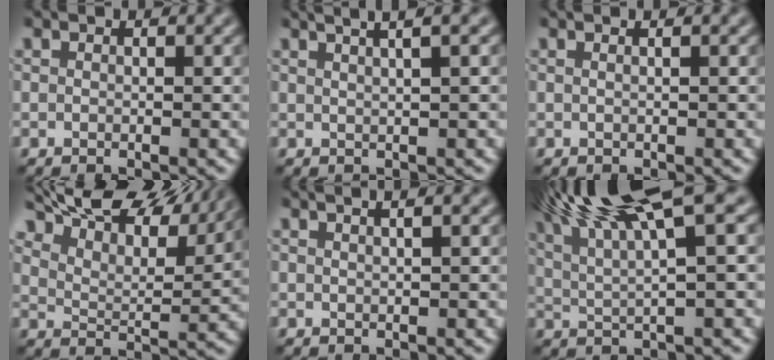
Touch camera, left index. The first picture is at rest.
{"total": 5.4, "force": [3.2, 2.1, 3.8], "torque": [-0.020, 0.037, 0.014]}
{"total": 1.5, "force": [0.6, 0.7, 1.2], "torque": [-0.005, -0.002, -0.010]}
{"total": 13.2, "force": [11.3, 3.4, 6.0], "torque": [-0.119, 0.019, 0.150]}
{"total": 3.9, "force": [2.2, 1.9, 2.7], "torque": [-0.009, 0.025, -0.002]}
{"total": 10.5, "force": [6.1, 2.2, 8.3], "torque": [-0.133, 0.026, 0.102]}